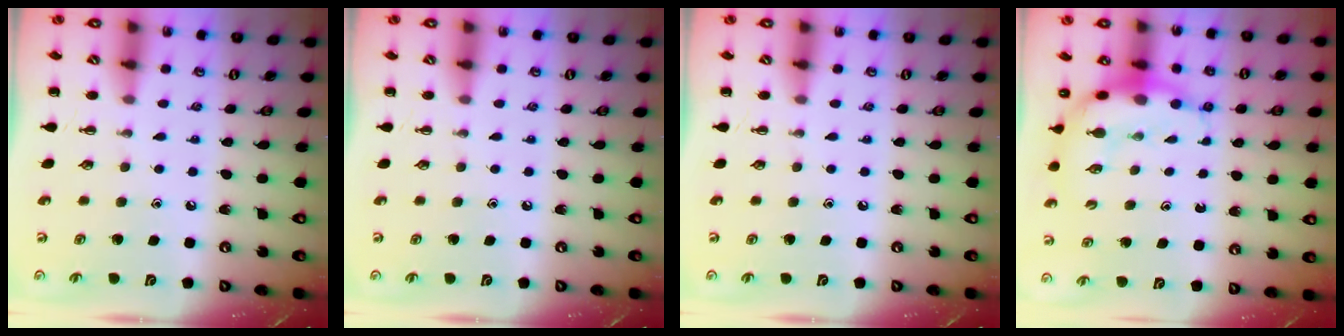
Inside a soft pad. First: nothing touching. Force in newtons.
{"total": 0.0}
{"total": 0.0}
{"total": 7.7, "press": 7.5, "slide": 1.7}